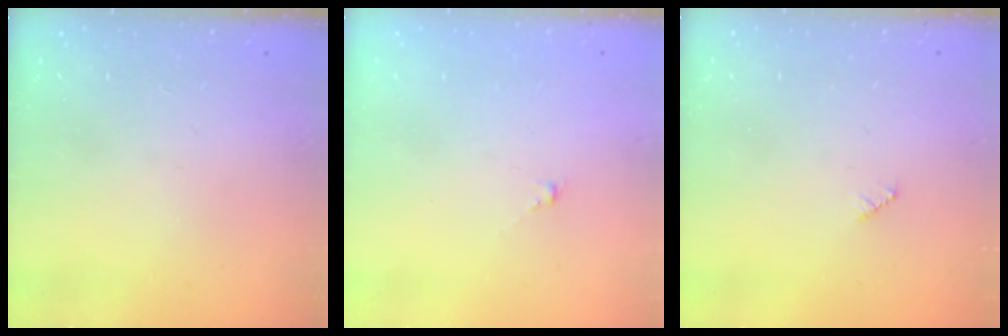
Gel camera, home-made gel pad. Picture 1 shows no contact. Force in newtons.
{"total": 0.0}
{"total": 2.5, "press": 2.5, "slide": 0.3}